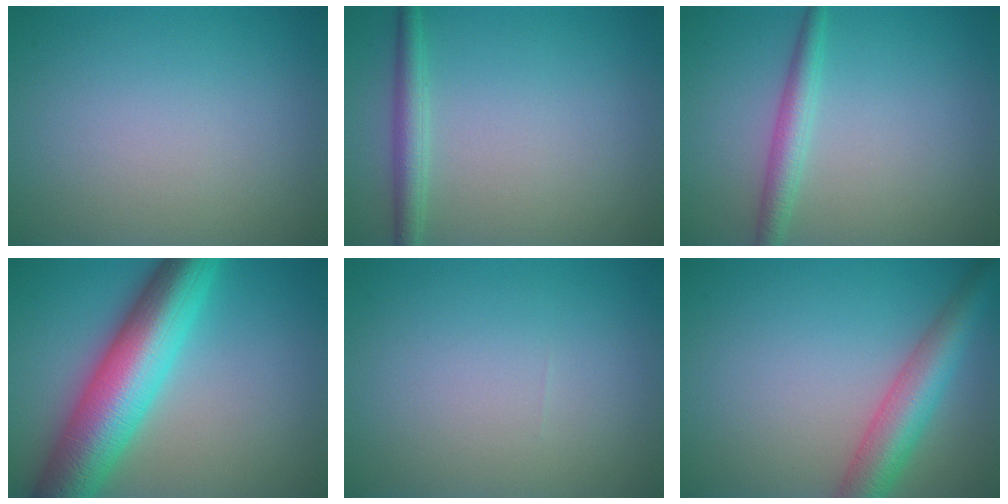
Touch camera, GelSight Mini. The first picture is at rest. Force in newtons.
{"total": 2.2, "press": 2.2, "slide": 0.0}
{"total": 2.4, "press": 2.4, "slide": 0.1}
{"total": 10.8, "press": 10.8, "slide": 0.2}
{"total": 0.0}
{"total": 5.3, "press": 5.3, "slide": 0.2}